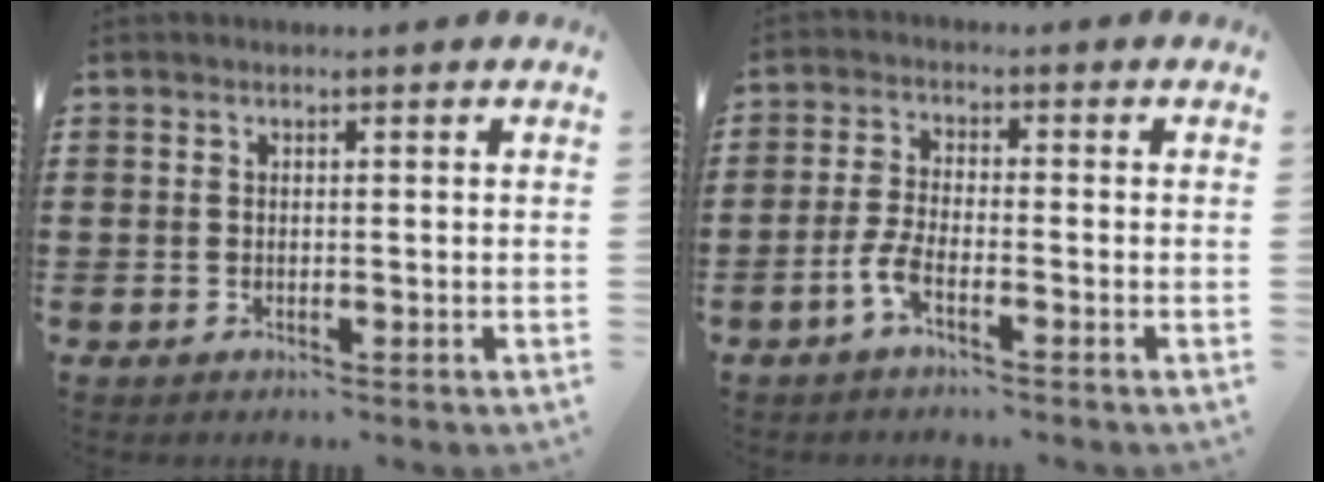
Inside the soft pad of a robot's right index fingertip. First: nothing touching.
{"total": 3.7, "force": [-2.0, 0.9, 3.0], "torque": [-0.080, -0.007, -0.044]}